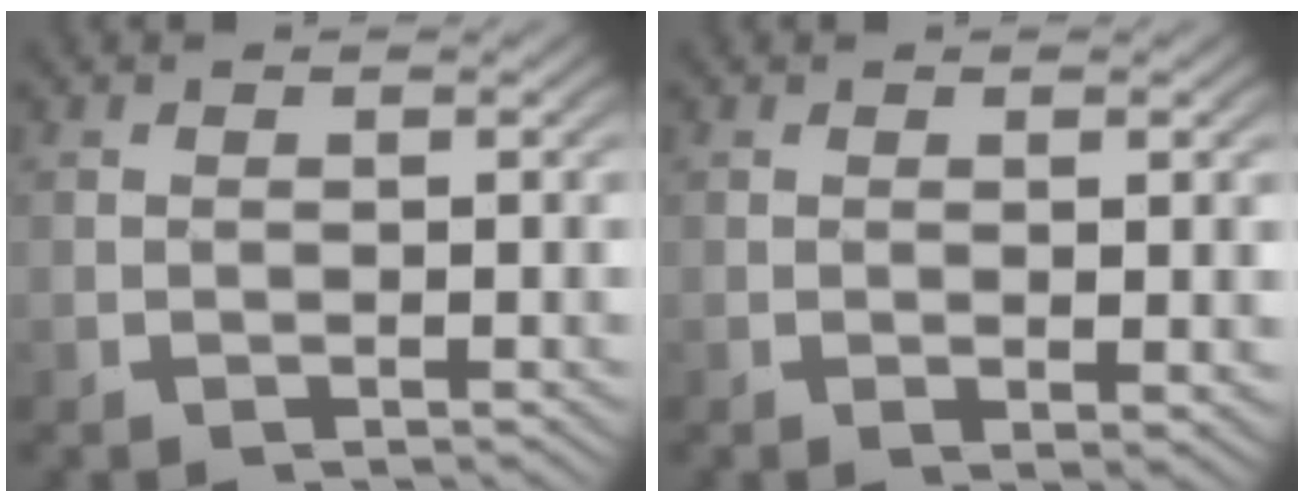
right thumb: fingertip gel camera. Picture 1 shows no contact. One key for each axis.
{"total": 1.4, "fx": 0.4, "fy": 0.2, "fz": 1.3, "tx": -0.020, "ty": -0.002, "tz": 0.008}